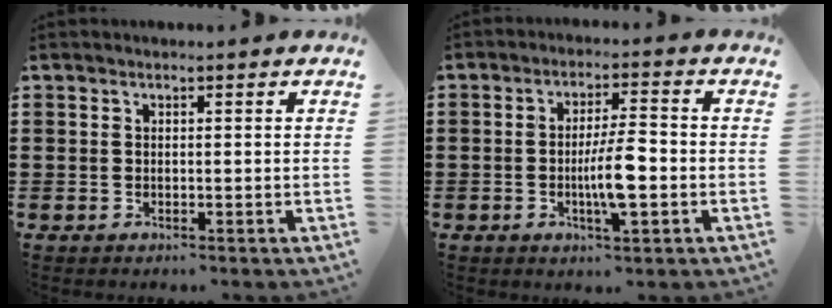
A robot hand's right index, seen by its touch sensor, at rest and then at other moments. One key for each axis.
{"total": 6.7, "fx": -1.5, "fy": 1.2, "fz": 6.4, "tx": -0.123, "ty": -0.005, "tz": -0.031}